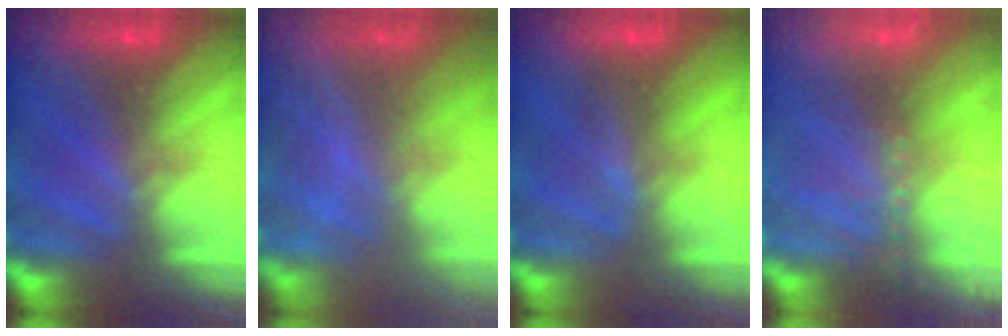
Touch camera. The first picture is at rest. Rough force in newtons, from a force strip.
{"total": 3.0}
{"total": 3.4}
{"total": 10.8}